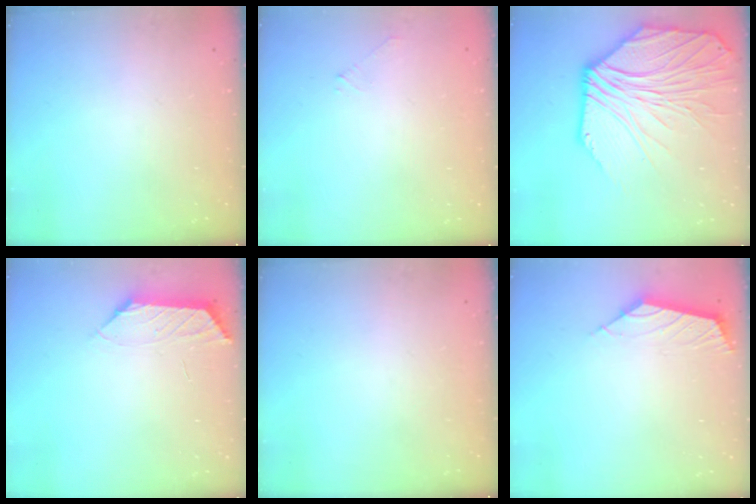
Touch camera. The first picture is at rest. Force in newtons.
{"total": 0.0}
{"total": 12.9, "press": 12.6, "slide": 2.4}
{"total": 0.9, "press": 0.7, "slide": 0.4}
{"total": 0.0}
{"total": 2.7, "press": 2.6, "slide": 0.7}